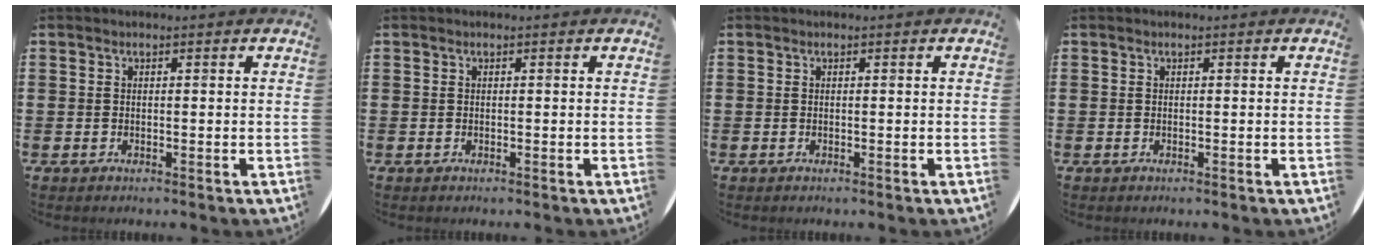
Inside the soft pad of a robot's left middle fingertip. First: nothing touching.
{"total": 0.0}
{"total": 0.0}
{"total": 0.0}